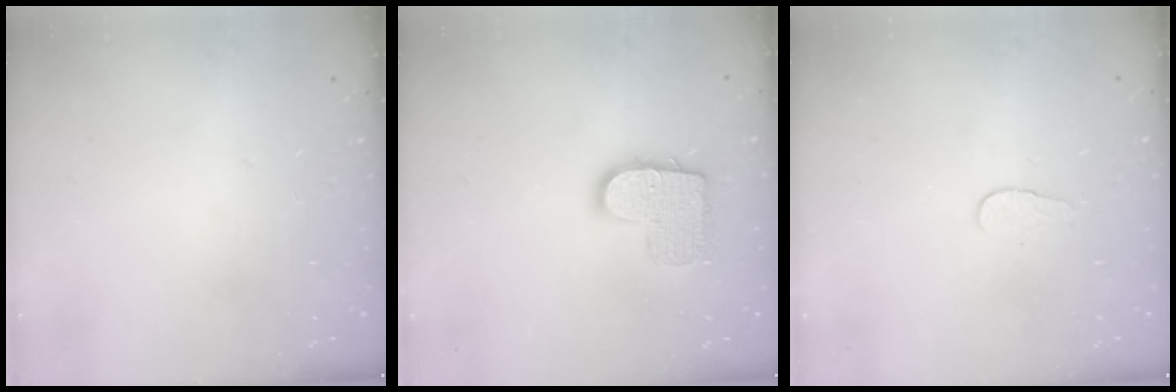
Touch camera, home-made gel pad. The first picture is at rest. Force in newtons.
{"total": 12.0, "press": 12.0, "slide": 0.8}
{"total": 3.3, "press": 3.3, "slide": 0.3}